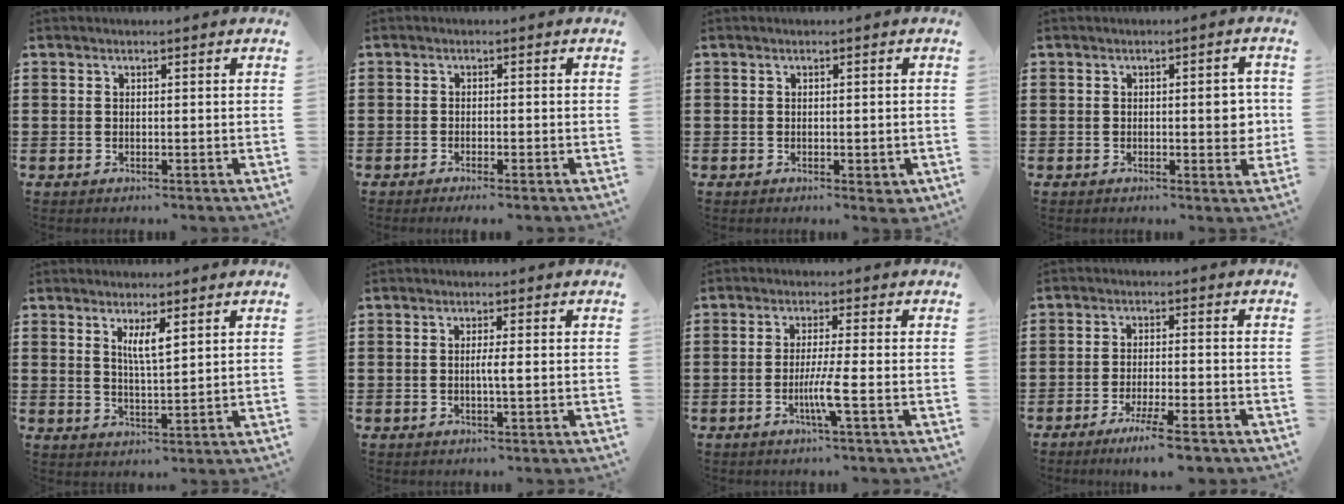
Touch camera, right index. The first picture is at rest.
{"total": 1.4, "force": [-1.2, -0.1, 0.7], "torque": [-0.012, -0.001, -0.022]}
{"total": 0.8, "force": [-0.2, 0.1, 0.7], "torque": [-0.014, -0.006, -0.002]}
{"total": 4.1, "force": [0.1, 1.2, 3.9], "torque": [-0.046, -0.009, -0.003]}
{"total": 3.9, "force": [1.8, 0.8, 3.3], "torque": [-0.070, 0.004, 0.029]}
{"total": 2.0, "force": [-0.3, -0.2, 2.0], "torque": [-0.035, -0.006, -0.007]}
{"total": 4.6, "force": [-1.5, -0.4, 4.4], "torque": [-0.090, -0.019, -0.033]}
{"total": 5.7, "force": [-4.3, 0.0, 3.7], "torque": [-0.071, -0.012, -0.078]}